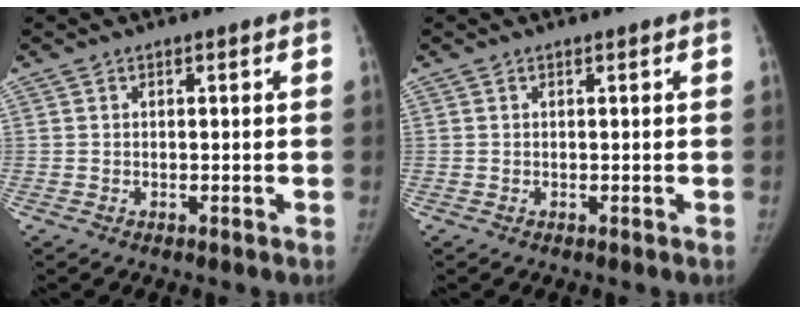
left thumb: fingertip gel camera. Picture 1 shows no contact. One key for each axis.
{"total": 0.0}